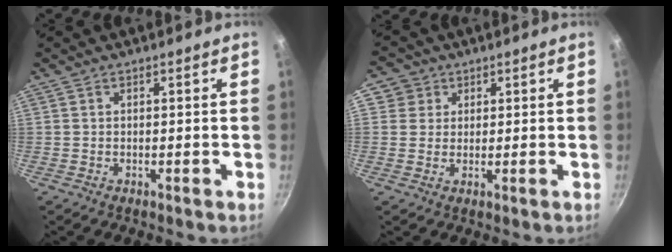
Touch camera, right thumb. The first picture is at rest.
{"total": 4.3, "force": [1.4, 4.1, 0.5], "torque": [0.035, 0.005, 0.016]}